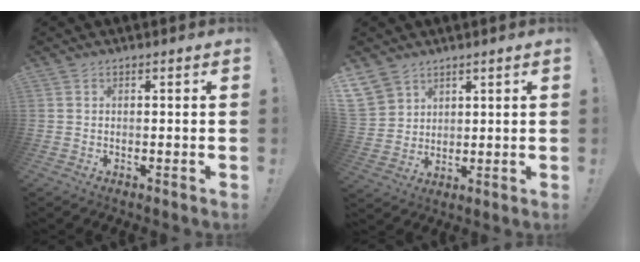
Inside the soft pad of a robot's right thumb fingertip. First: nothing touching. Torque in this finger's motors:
{"motor_torque": [-0.34, 1.72, 1.11, 1.07, 0.41]}